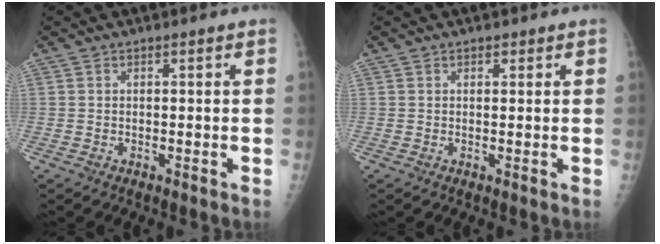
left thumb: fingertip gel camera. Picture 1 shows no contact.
{"total": 0.9, "force": [0.6, 0.6, 0.3], "torque": [0.003, -0.004, 0.007]}